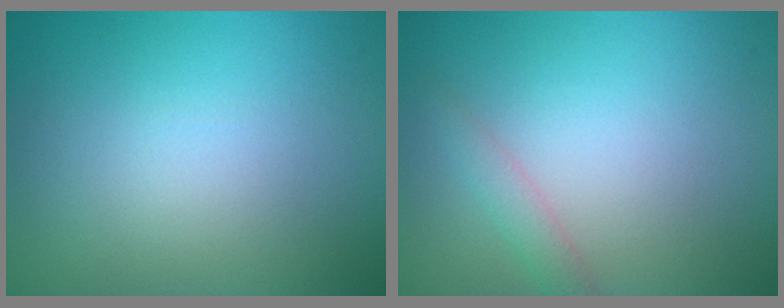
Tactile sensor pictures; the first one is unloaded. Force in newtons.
{"total": 1.3, "press": 1.3, "slide": 0.1}